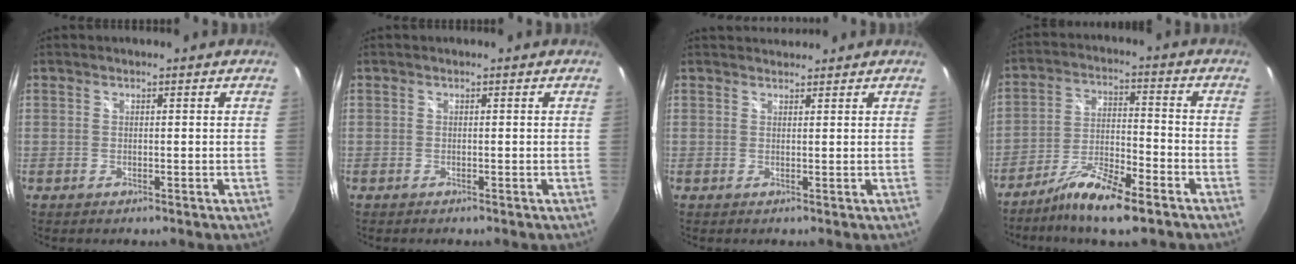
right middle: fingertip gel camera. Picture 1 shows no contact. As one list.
[{"total": 0.0}, {"total": 2.4, "force": [2.4, 0.5, 0.3], "torque": [-0.006, 0.008, 0.039]}, {"total": 11.2, "force": [-8.3, 1.7, 7.3], "torque": [-0.150, -0.013, -0.153]}]